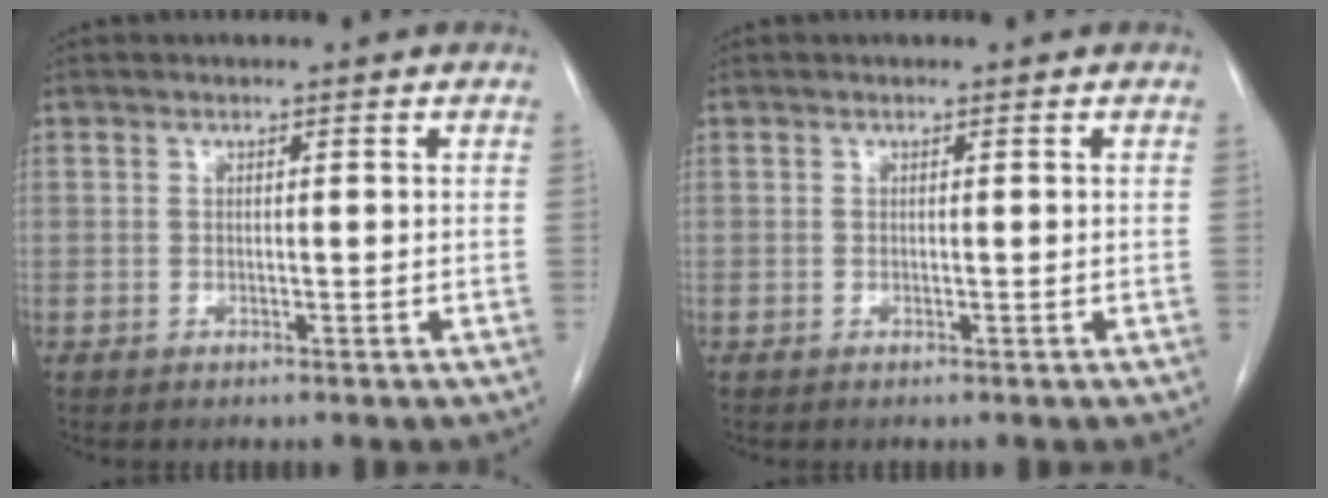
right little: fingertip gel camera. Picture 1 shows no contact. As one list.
[{"total": 0.0}]